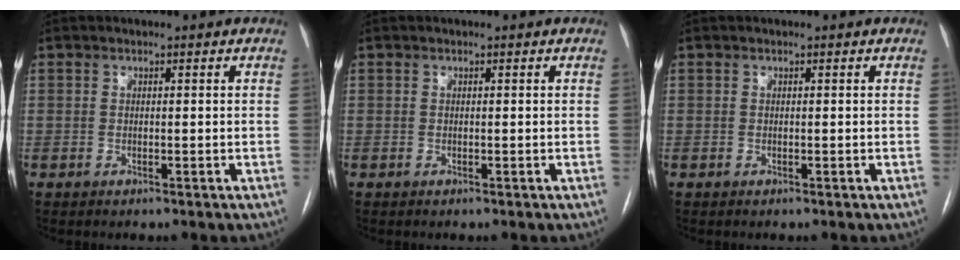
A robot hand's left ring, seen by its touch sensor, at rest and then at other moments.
{"total": 0.0}
{"total": 0.0}